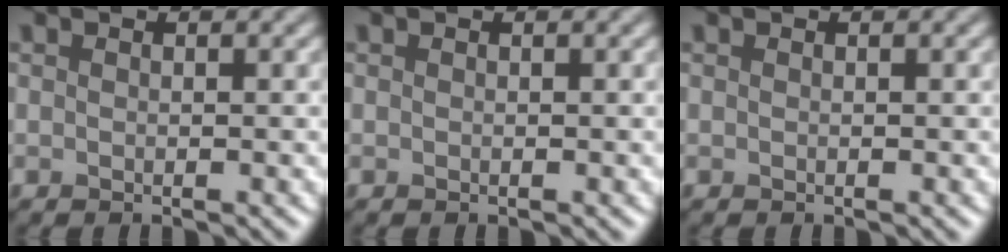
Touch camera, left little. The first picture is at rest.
{"total": 0.0}
{"total": 0.0}